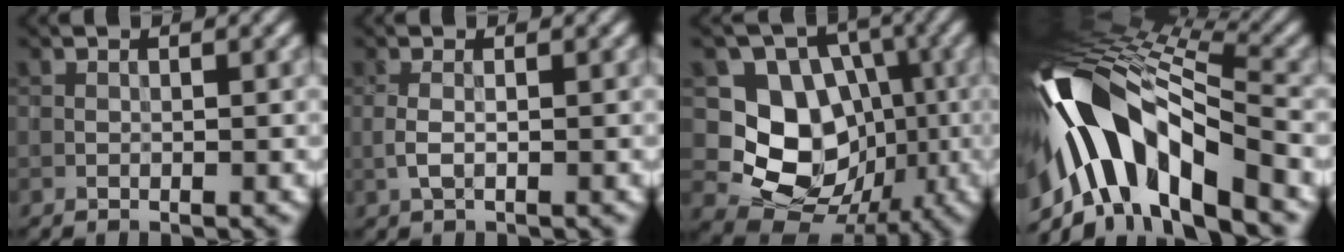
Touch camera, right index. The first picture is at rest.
{"total": 0.9, "force": [0.0, 0.3, 0.9], "torque": [-0.019, 0.003, -0.003]}
{"total": 9.7, "force": [-0.7, 8.4, 4.7], "torque": [-0.056, -0.012, -0.031]}
{"total": 13.3, "force": [-5.0, 5.5, 11.0], "torque": [-0.197, 0.025, -0.088]}